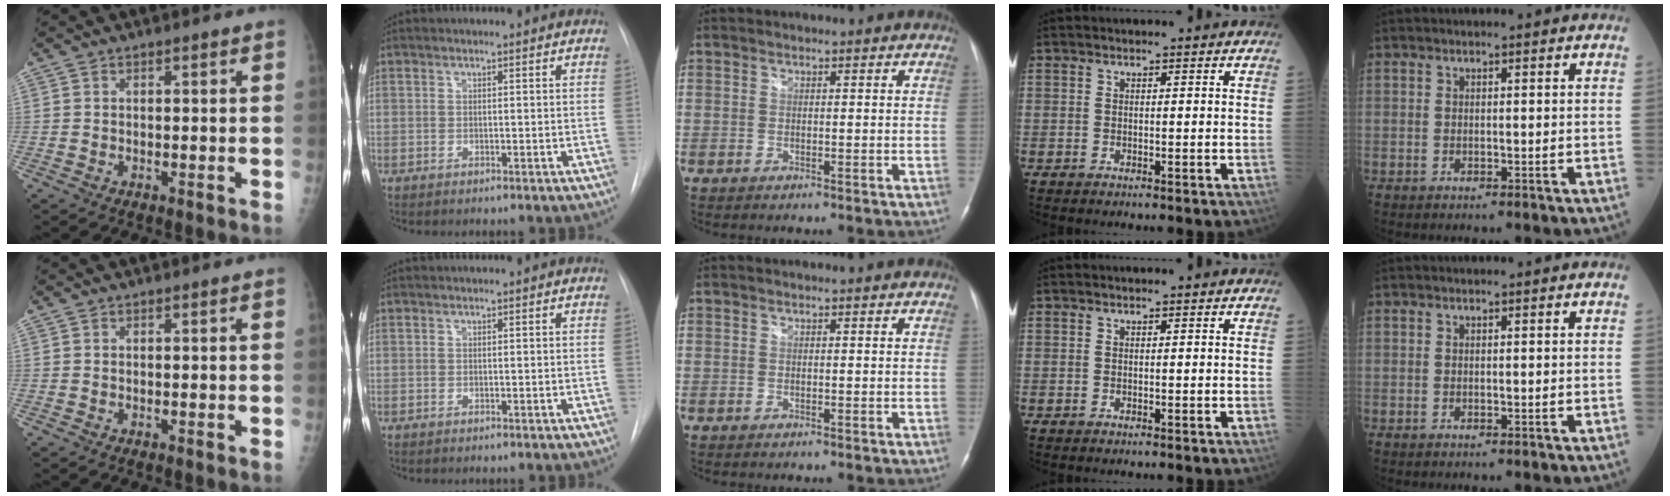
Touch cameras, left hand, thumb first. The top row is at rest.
{}